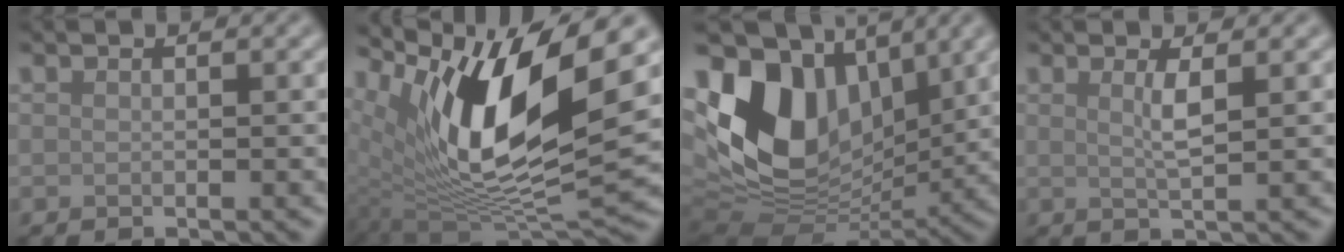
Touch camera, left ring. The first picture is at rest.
{"total": 13.2, "force": [5.1, 4.3, 11.4], "torque": [-0.209, -0.011, 0.103]}
{"total": 12.6, "force": [3.5, 8.7, 8.3], "torque": [-0.169, -0.004, 0.069]}
{"total": 2.0, "force": [0.7, 0.3, 1.8], "torque": [-0.034, -0.003, 0.009]}